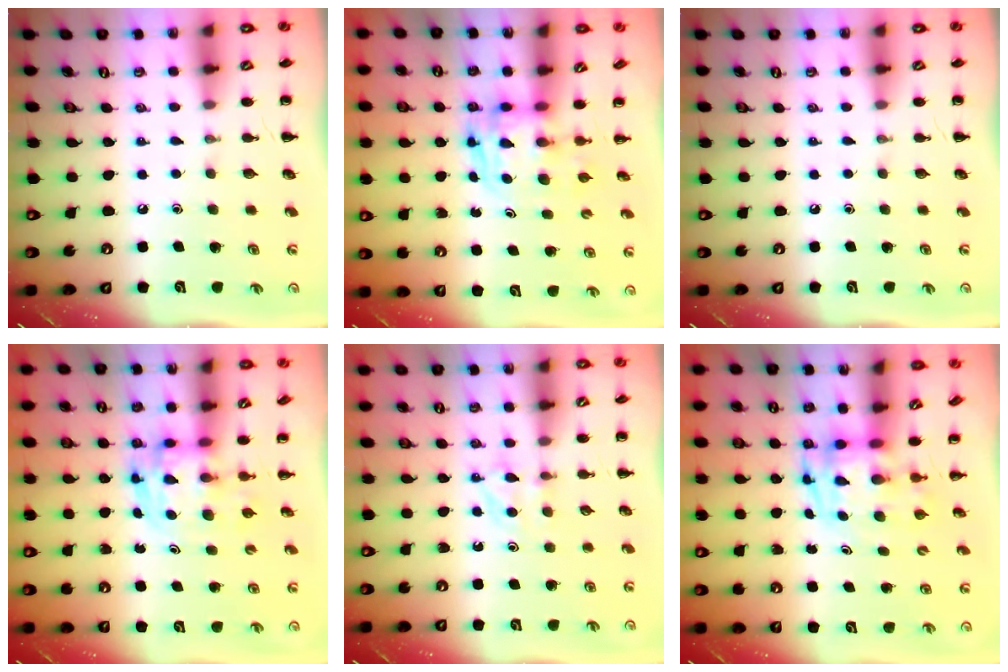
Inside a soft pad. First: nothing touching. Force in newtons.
{"total": 2.6, "press": 2.6, "slide": 0.2}
{"total": 0.0}
{"total": 3.6, "press": 3.6, "slide": 0.7}
{"total": 4.5, "press": 4.3, "slide": 1.3}
{"total": 3.4, "press": 3.3, "slide": 0.7}